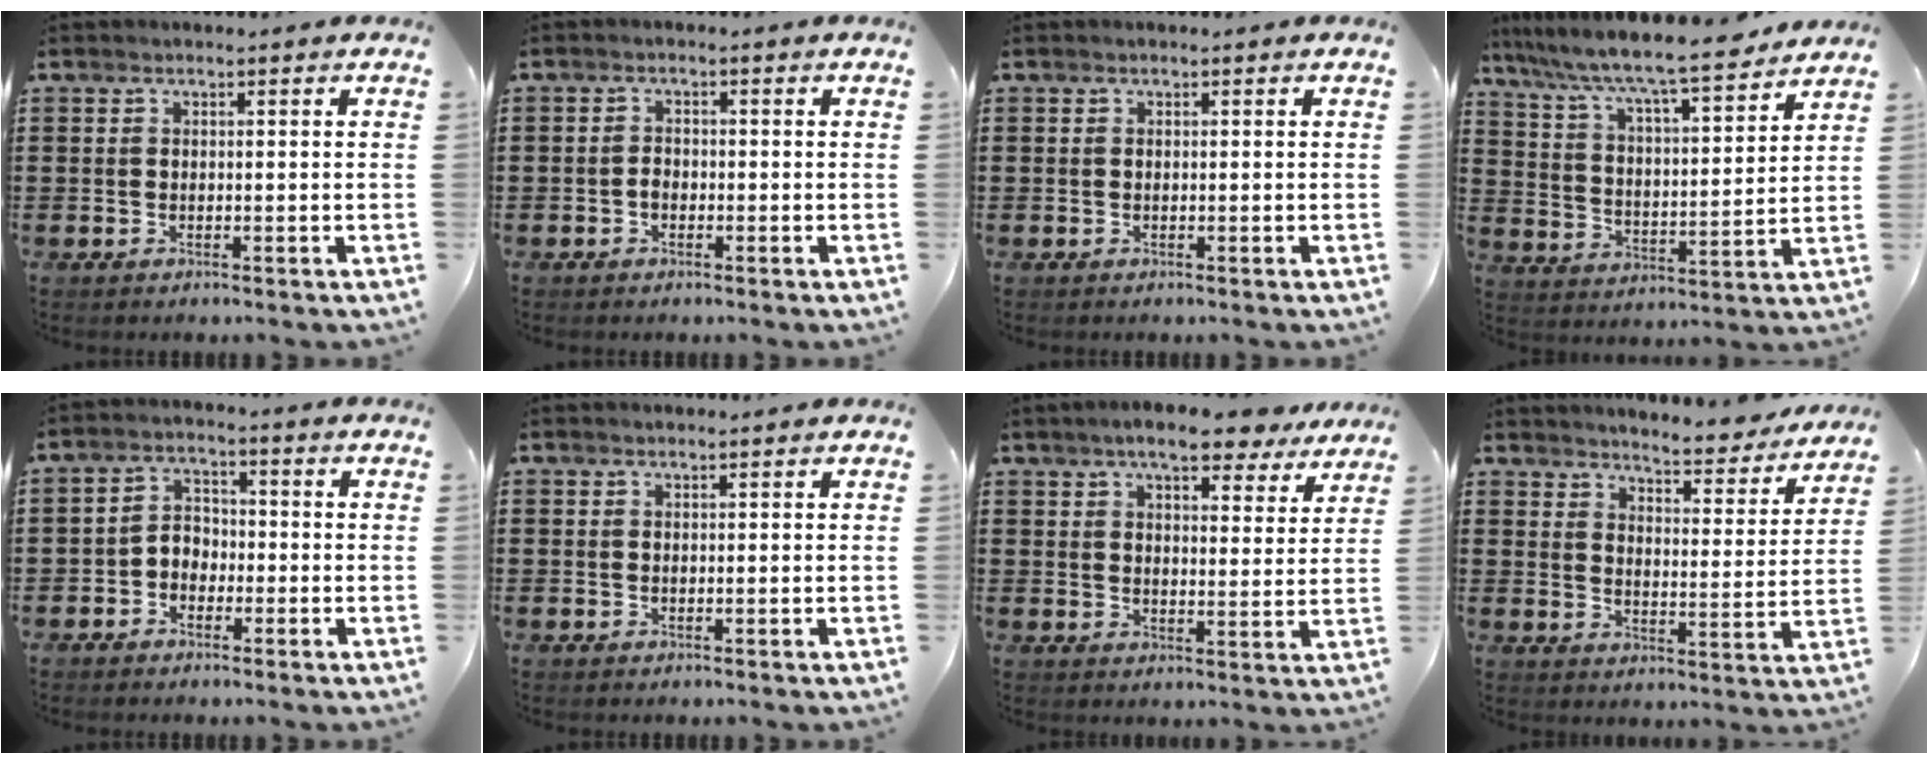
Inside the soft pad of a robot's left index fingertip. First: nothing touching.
{"total": 1.4, "force": [-0.4, 0.9, 1.0], "torque": [-0.022, 0.002, -0.008]}
{"total": 0.0}
{"total": 7.1, "force": [6.4, 0.1, 3.1], "torque": [-0.091, -0.049, 0.100]}
{"total": 3.1, "force": [-1.8, 2.2, 1.2], "torque": [-0.029, 0.009, -0.041]}
{"total": 0.5, "force": [0.5, 0.1, 0.1], "torque": [-0.004, 0.000, 0.011]}
{"total": 7.7, "force": [6.7, 1.5, 3.5], "torque": [-0.071, -0.018, 0.119]}
{"total": 4.7, "force": [4.6, -0.6, 0.6], "torque": [-0.029, -0.041, 0.074]}